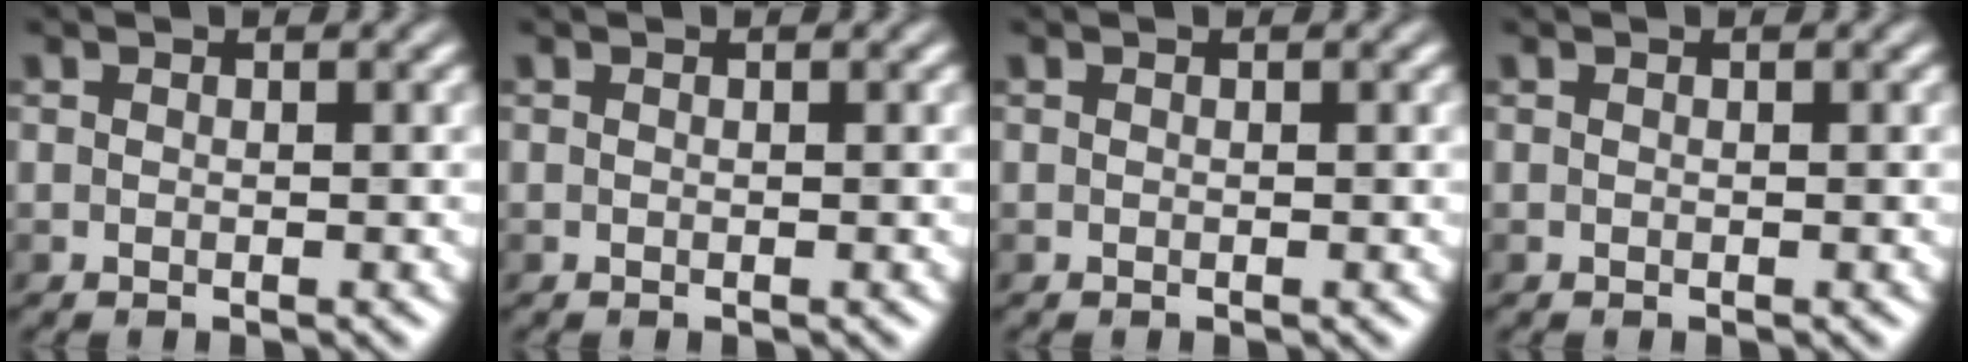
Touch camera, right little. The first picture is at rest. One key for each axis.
{"total": 0.0}
{"total": 0.0}
{"total": 0.0}